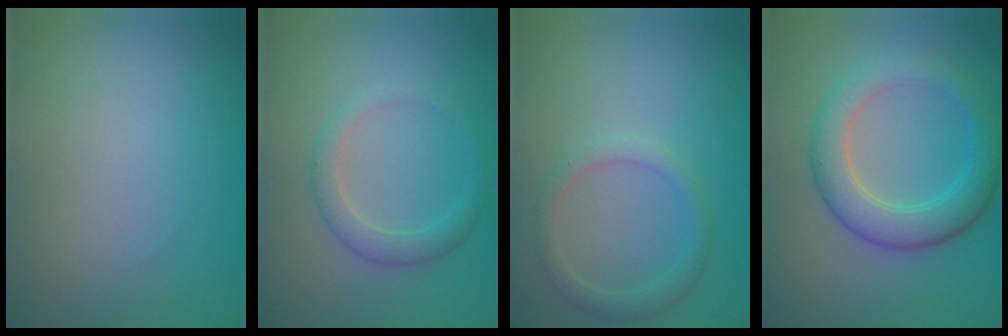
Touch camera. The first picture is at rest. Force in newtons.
{"total": 1.5, "press": 1.5, "slide": 0.0}
{"total": 1.8, "press": 1.8, "slide": 0.1}
{"total": 4.8, "press": 4.8, "slide": 0.1}